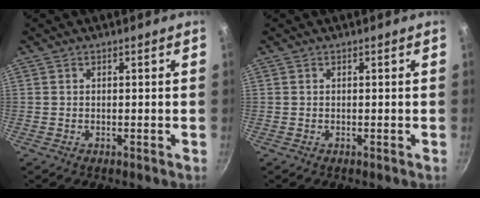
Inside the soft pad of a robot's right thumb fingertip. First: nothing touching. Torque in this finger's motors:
{"motor_torque": [0.39, 0.15, 0.10, 0.13, -0.02]}